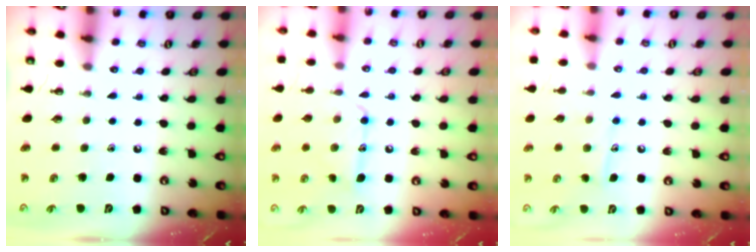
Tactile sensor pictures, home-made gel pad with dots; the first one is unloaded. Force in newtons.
{"total": 12.6, "press": 12.5, "slide": 0.7}
{"total": 9.2, "press": 9.2, "slide": 0.5}